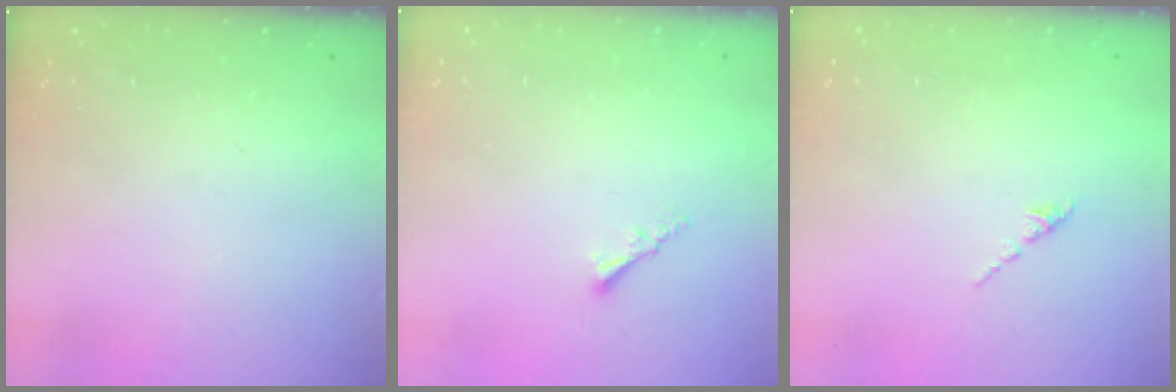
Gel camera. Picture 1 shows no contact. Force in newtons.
{"total": 2.0, "press": 2.0, "slide": 0.3}
{"total": 1.6, "press": 1.5, "slide": 0.6}